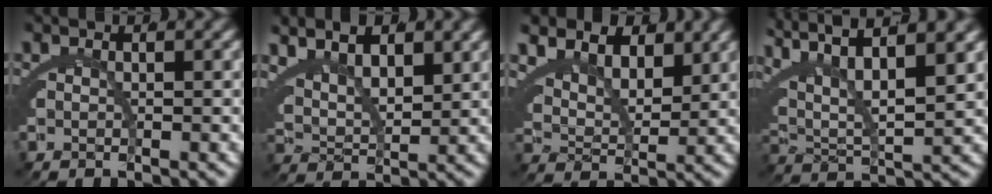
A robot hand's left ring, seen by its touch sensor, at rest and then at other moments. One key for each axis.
{"total": 8.8, "fx": 4.1, "fy": 5.8, "fz": 5.3, "tx": -0.098, "ty": 0.015, "tz": 0.053}
{"total": 7.1, "fx": 3.3, "fy": 4.8, "fz": 3.9, "tx": -0.089, "ty": -0.012, "tz": 0.054}
{"total": 9.7, "fx": 4.3, "fy": 5.6, "fz": 6.7, "tx": -0.141, "ty": -0.002, "tz": 0.066}